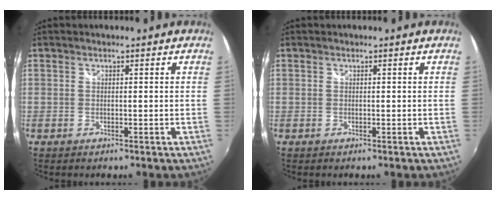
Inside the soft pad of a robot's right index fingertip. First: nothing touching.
{"total": 0.0}